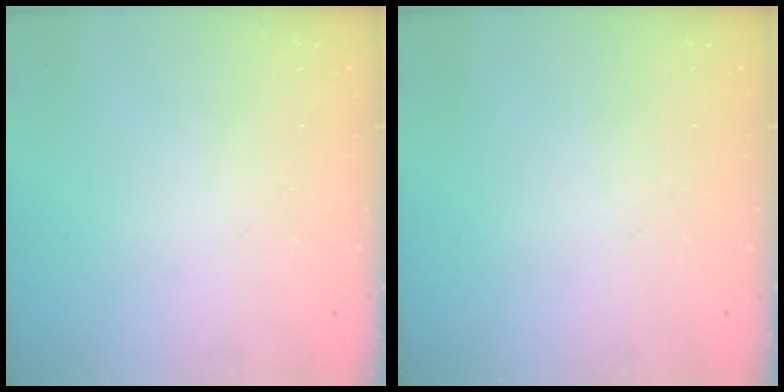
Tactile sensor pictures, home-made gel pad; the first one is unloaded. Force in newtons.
{"total": 0.0}